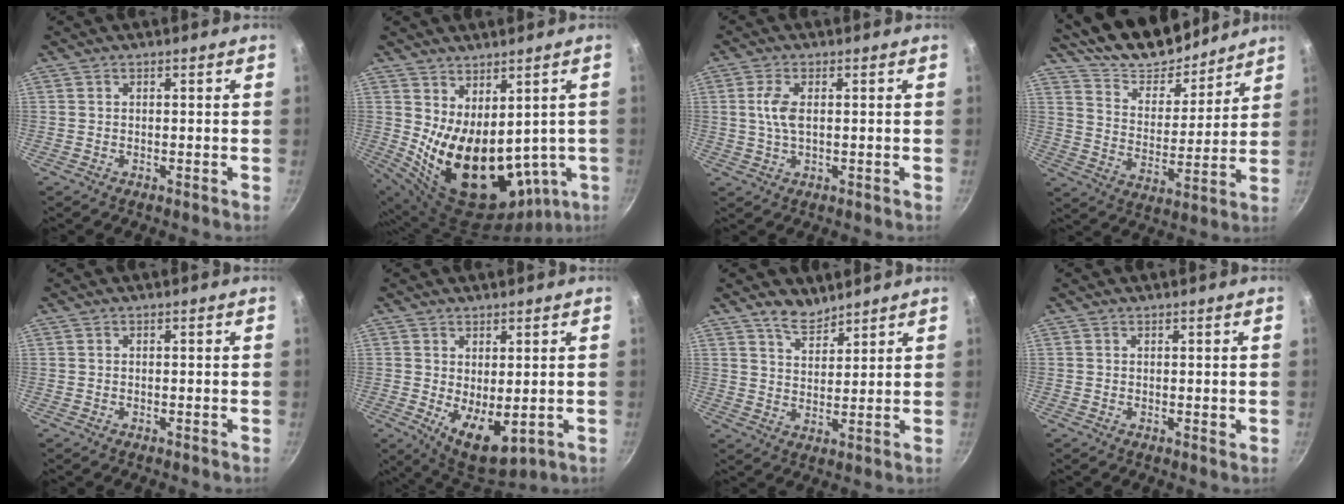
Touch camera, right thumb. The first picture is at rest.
{"total": 20.0, "force": [0.2, 12.0, 16.1], "torque": [-0.243, -0.037, 0.047]}
{"total": 4.4, "force": [0.6, 2.0, 3.8], "torque": [-0.085, 0.004, 0.010]}
{"total": 18.2, "force": [15.7, 6.7, 6.4], "torque": [-0.061, -0.100, 0.254]}
{"total": 0.0}
{"total": 8.7, "force": [0.0, 4.4, 7.6], "torque": [-0.095, -0.025, 0.017]}
{"total": 5.1, "force": [4.2, 2.3, 1.6], "torque": [-0.014, -0.028, 0.078]}
{"total": 0.8, "force": [0.5, 0.4, 0.5], "torque": [-0.003, -0.005, 0.007]}